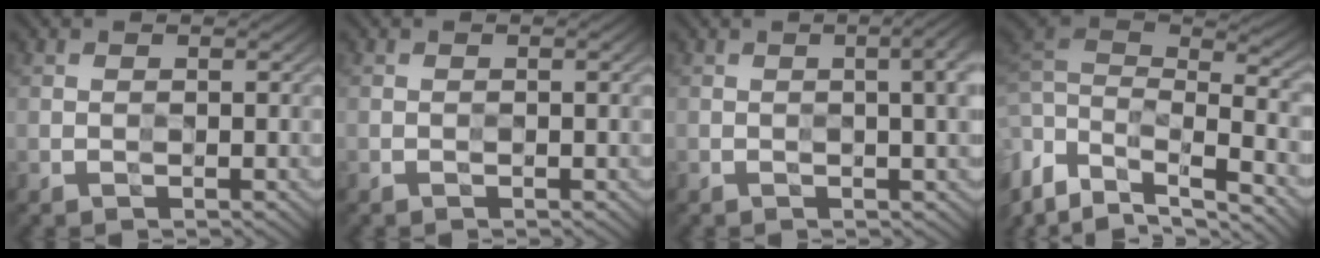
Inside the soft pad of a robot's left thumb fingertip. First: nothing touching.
{"total": 0.7, "force": [-0.1, 0.1, 0.7], "torque": [-0.010, 0.000, -0.002]}
{"total": 4.7, "force": [0.5, 1.3, 4.5], "torque": [-0.054, 0.008, 0.006]}
{"total": 11.3, "force": [-2.1, 5.8, 9.5], "torque": [-0.256, -0.002, -0.026]}